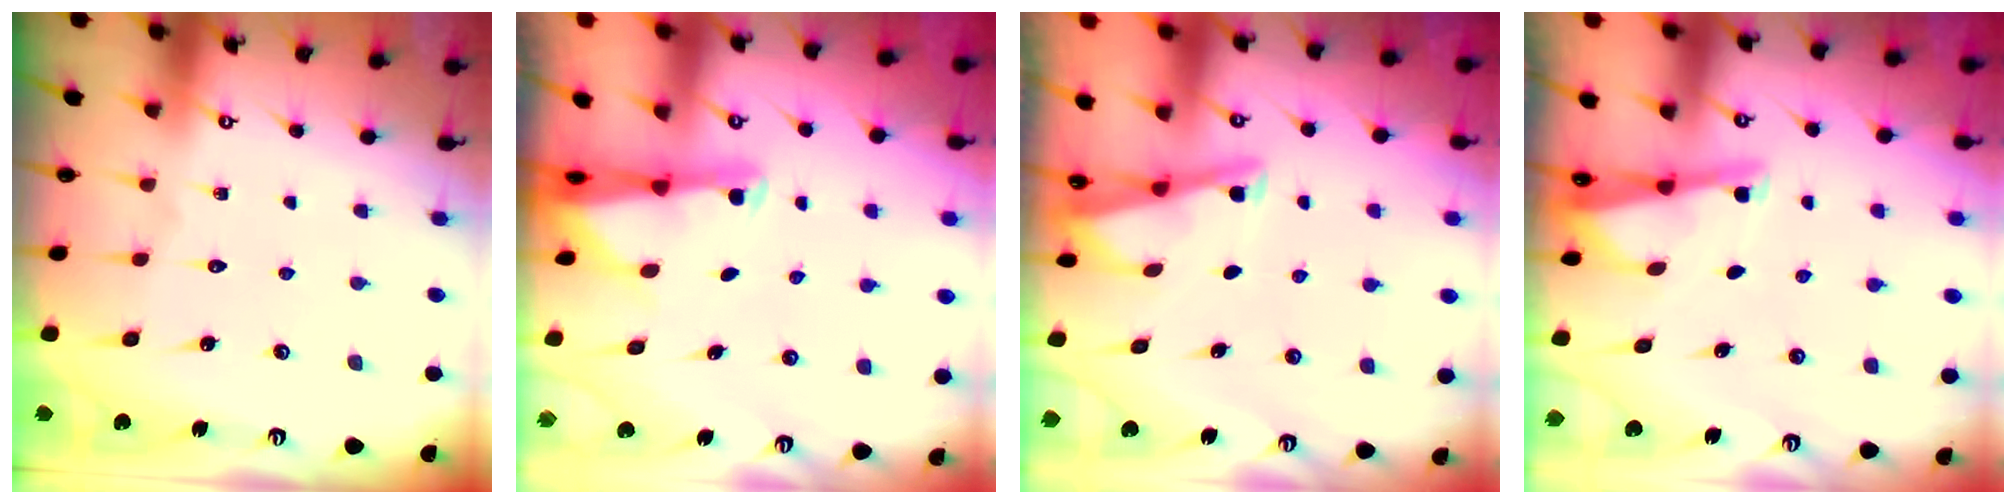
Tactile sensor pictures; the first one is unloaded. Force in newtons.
{"total": 2.6, "press": 2.5, "slide": 0.5}
{"total": 2.9, "press": 2.8, "slide": 0.4}
{"total": 3.5, "press": 3.5, "slide": 0.5}